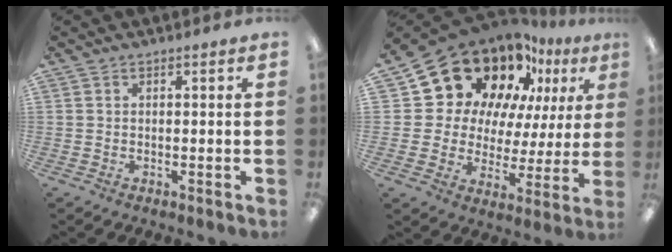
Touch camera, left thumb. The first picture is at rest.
{"total": 19.1, "force": [14.2, 11.4, 6.0], "torque": [-0.128, -0.100, 0.270]}